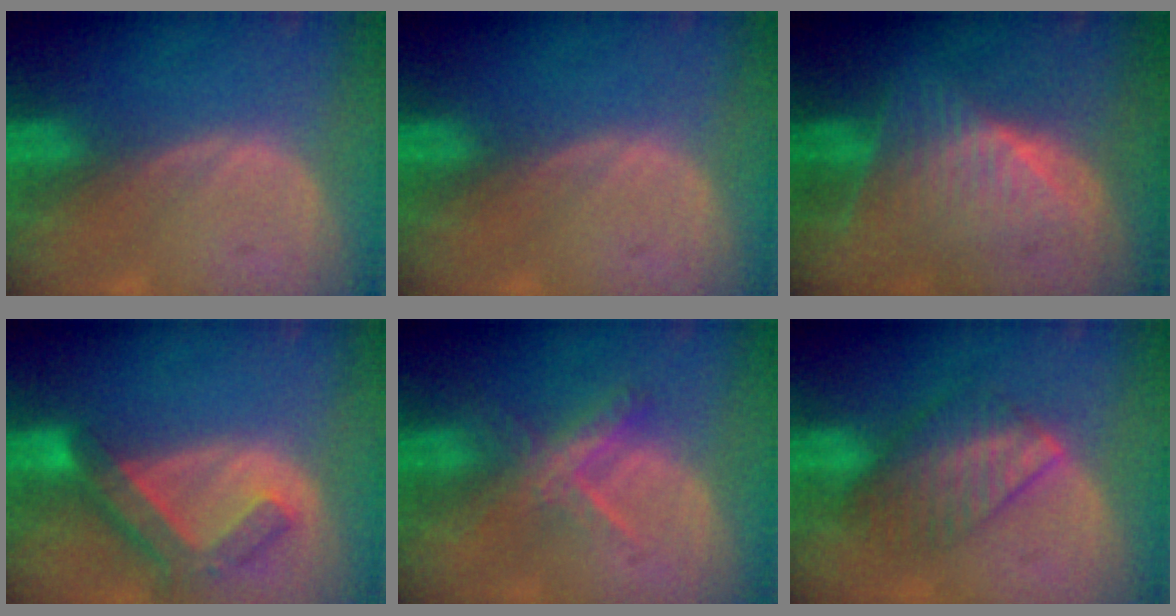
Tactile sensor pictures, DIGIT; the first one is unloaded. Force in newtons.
{"total": 0.0}
{"total": 7.7, "press": 6.9, "slide": 3.5}
{"total": 7.3, "press": 6.4, "slide": 3.6}
{"total": 5.5, "press": 4.9, "slide": 2.5}
{"total": 6.6, "press": 6.5, "slide": 1.3}